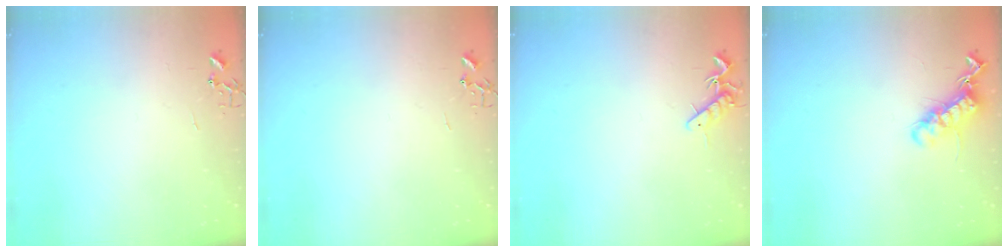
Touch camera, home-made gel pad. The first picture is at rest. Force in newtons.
{"total": 0.0}
{"total": 7.6, "press": 7.5, "slide": 0.8}
{"total": 13.0, "press": 13.0, "slide": 0.3}